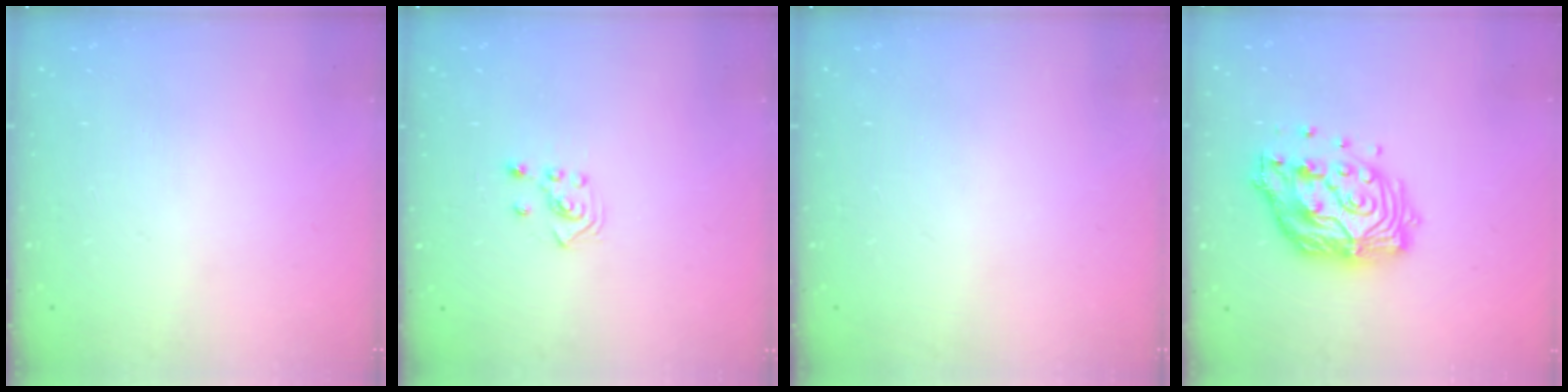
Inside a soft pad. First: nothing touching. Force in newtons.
{"total": 2.5, "press": 2.4, "slide": 0.8}
{"total": 0.0}
{"total": 14.5, "press": 14.4, "slide": 1.2}